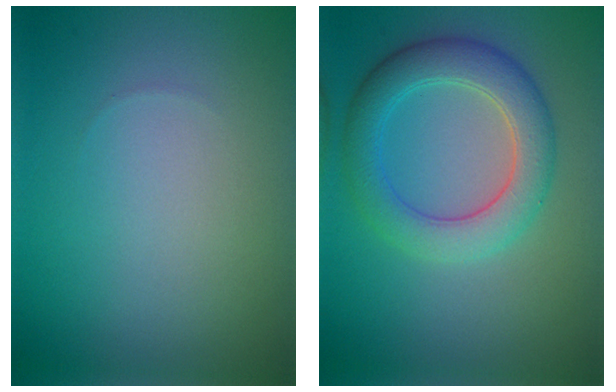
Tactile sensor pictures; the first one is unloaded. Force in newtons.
{"total": 5.1, "press": 5.1, "slide": 0.2}